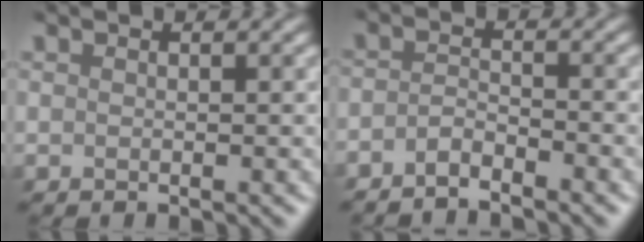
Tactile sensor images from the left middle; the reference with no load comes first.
{"total": 1.9, "force": [-1.8, 0.2, 0.7], "torque": [-0.020, 0.008, -0.037]}